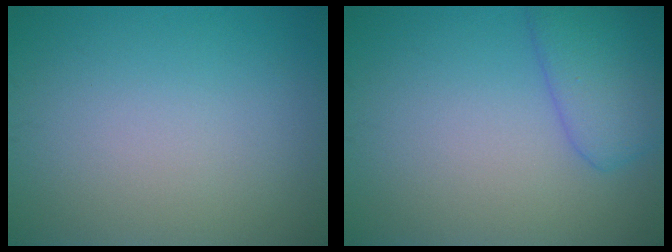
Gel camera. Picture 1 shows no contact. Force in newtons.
{"total": 4.2, "press": 4.2, "slide": 0.3}